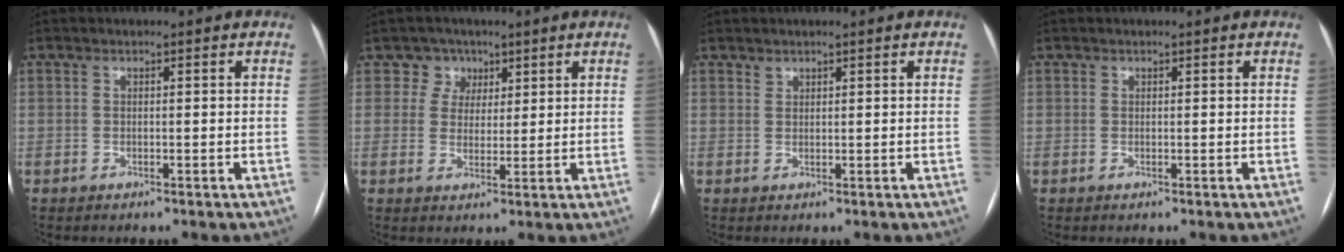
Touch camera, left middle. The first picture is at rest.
{"total": 4.1, "force": [2.2, 3.5, -0.4], "torque": [0.013, 0.006, 0.033]}
{"total": 0.8, "force": [0.7, 0.3, 0.0], "torque": [0.002, -0.002, 0.013]}
{"total": 0.0}